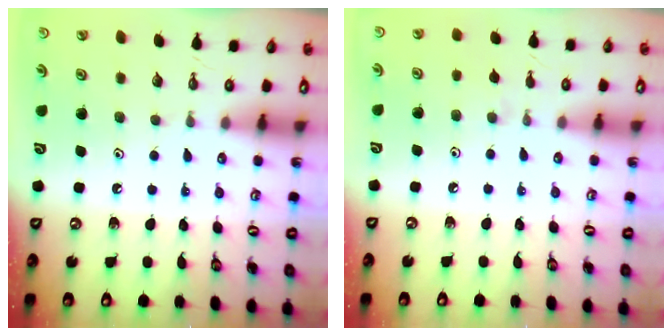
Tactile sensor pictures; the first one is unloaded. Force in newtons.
{"total": 2.9, "press": 2.9, "slide": 0.4}